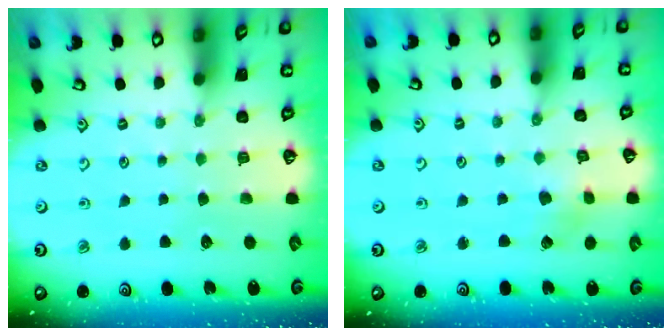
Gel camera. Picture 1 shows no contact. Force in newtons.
{"total": 2.6, "press": 2.6, "slide": 0.4}